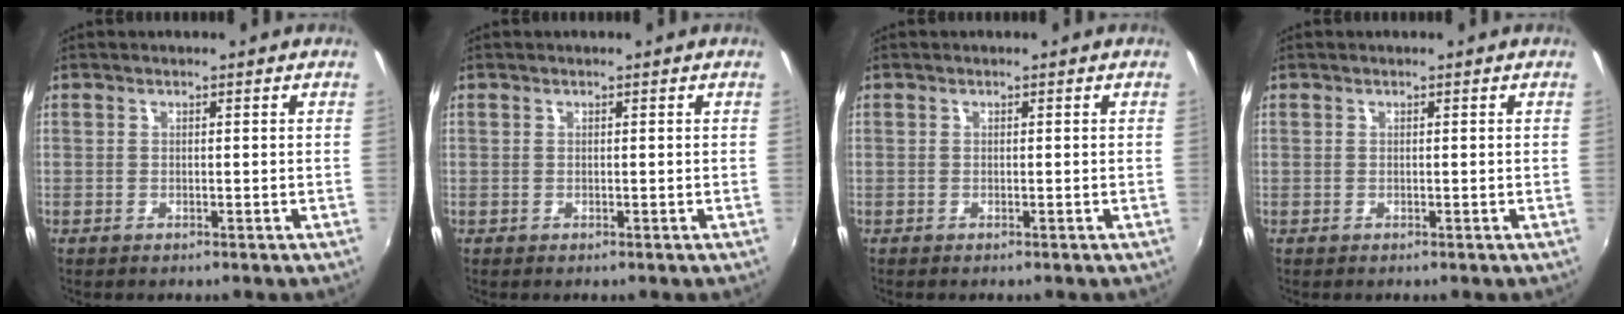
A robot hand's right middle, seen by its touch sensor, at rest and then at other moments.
{"total": 0.0}
{"total": 0.0}
{"total": 0.0}